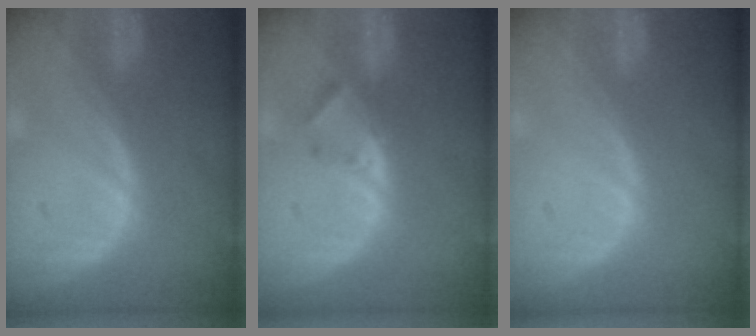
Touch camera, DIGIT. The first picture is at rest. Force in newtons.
{"total": 2.5, "press": 2.3, "slide": 1.0}
{"total": 0.0}